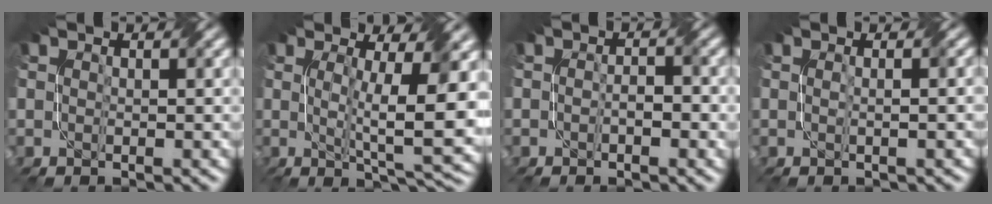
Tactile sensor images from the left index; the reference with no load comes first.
{"total": 9.6, "force": [0.9, 2.1, 9.3], "torque": [-0.136, -0.004, 0.017]}
{"total": 2.5, "force": [-0.4, 1.1, 2.2], "torque": [-0.032, 0.000, -0.009]}
{"total": 2.1, "force": [0.3, 0.8, 1.9], "torque": [-0.014, 0.004, -0.014]}